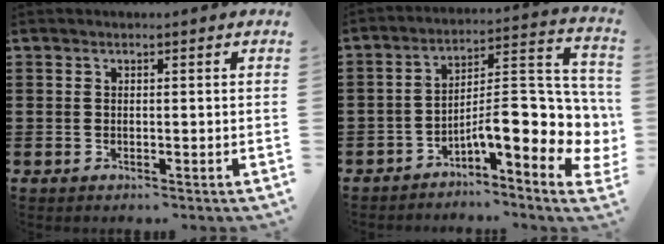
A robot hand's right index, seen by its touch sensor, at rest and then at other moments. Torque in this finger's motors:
{"motor_torque": [2.14, 0.00, 0.63, 0.19]}